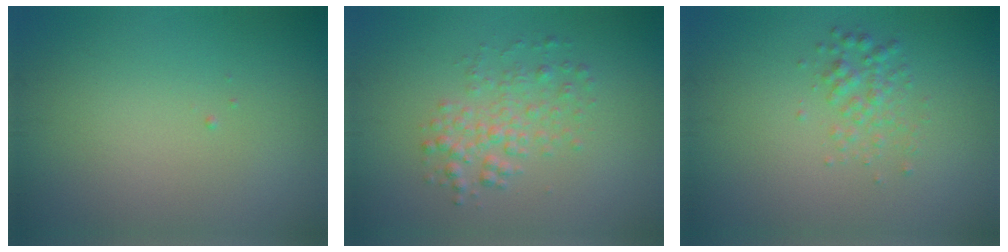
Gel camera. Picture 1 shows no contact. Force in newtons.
{"total": 2.7, "press": 2.7, "slide": 0.0}
{"total": 1.9, "press": 1.9, "slide": 0.0}